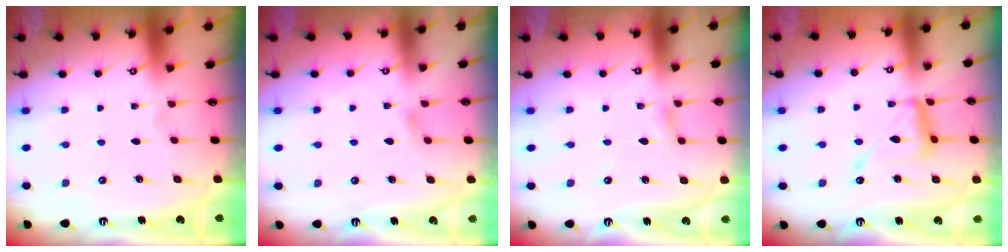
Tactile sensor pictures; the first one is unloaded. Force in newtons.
{"total": 4.4, "press": 4.3, "slide": 0.6}
{"total": 2.4, "press": 2.4, "slide": 0.2}
{"total": 12.3, "press": 12.3, "slide": 1.0}